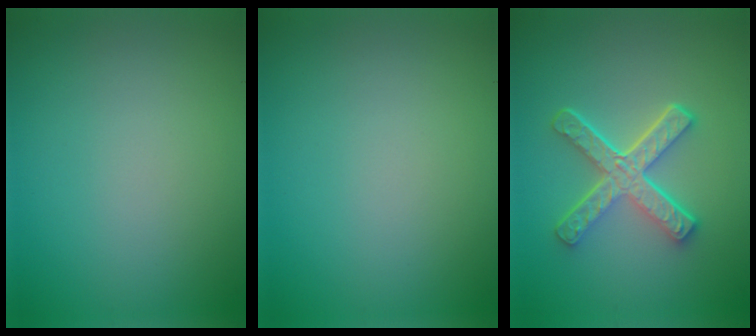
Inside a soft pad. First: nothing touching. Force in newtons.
{"total": 0.0}
{"total": 5.4, "press": 3.8, "slide": 3.8}